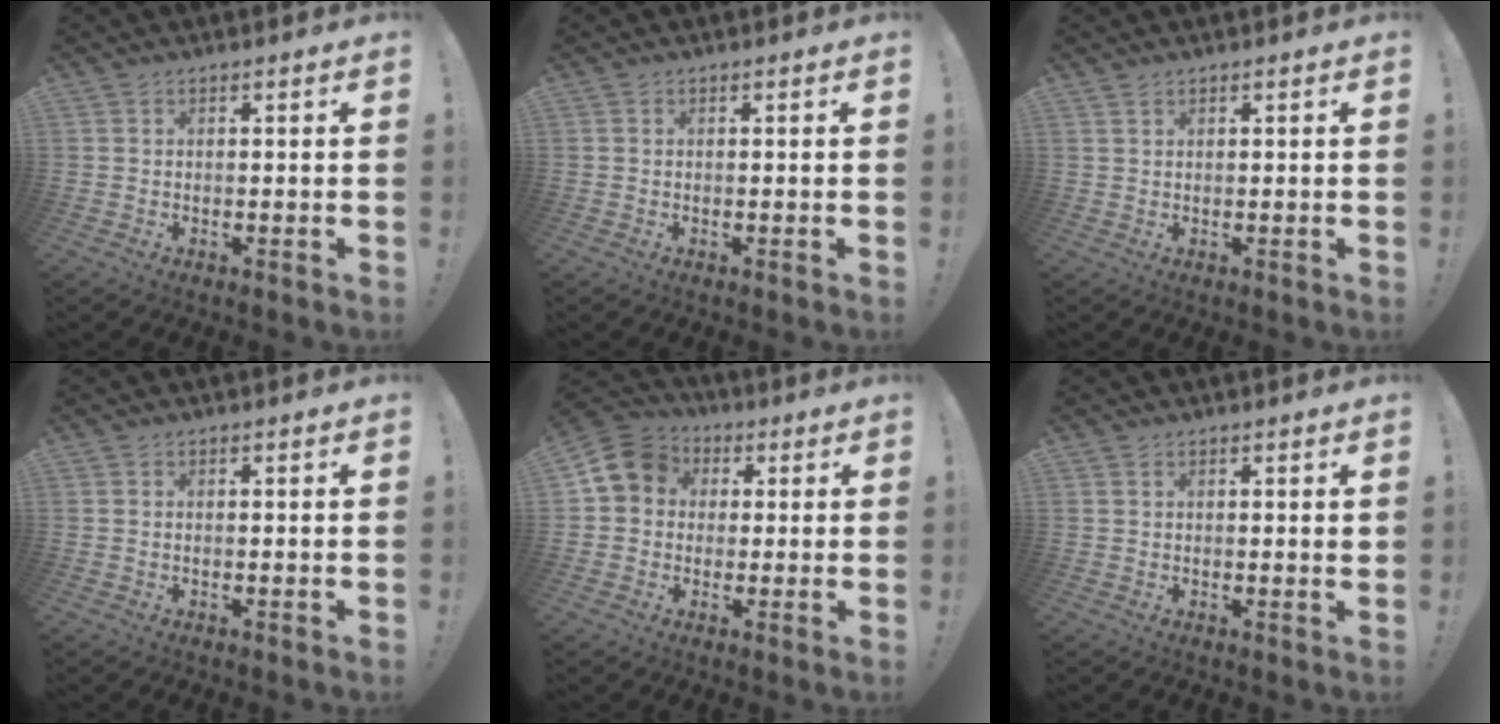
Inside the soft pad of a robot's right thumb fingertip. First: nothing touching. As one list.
[{"total": 0.0}, {"total": 1.0, "force": [0.8, 0.3, 0.4], "torque": [-0.003, -0.002, 0.015]}, {"total": 0.0}, {"total": 9.8, "force": [2.1, 8.5, 4.4], "torque": [-0.067, 0.006, 0.043]}, {"total": 0.9, "force": [0.7, 0.2, 0.5], "torque": [0.004, -0.005, 0.010]}]